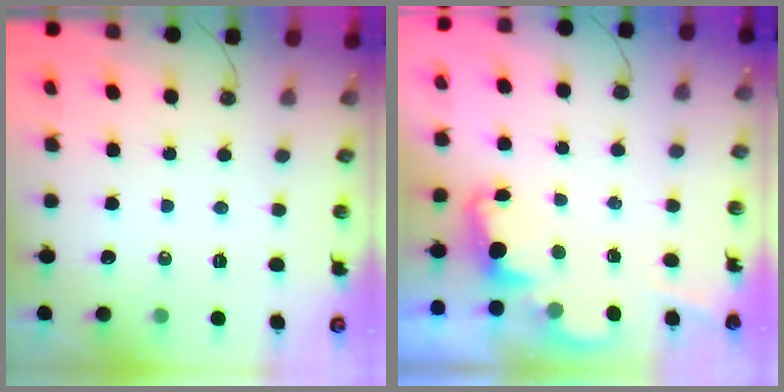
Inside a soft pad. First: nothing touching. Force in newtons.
{"total": 2.3, "press": 2.3, "slide": 0.5}